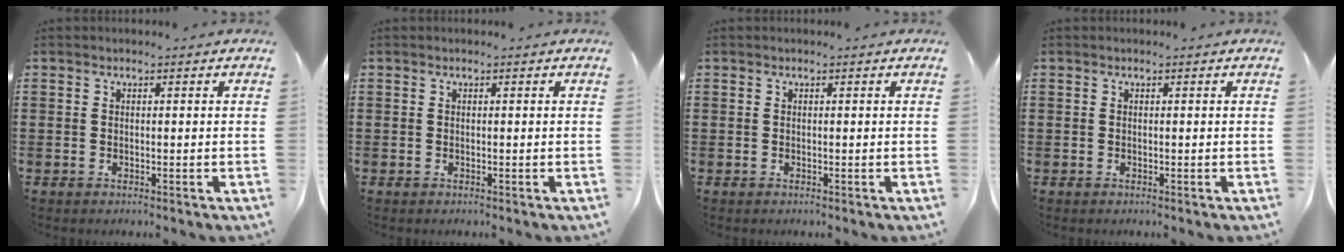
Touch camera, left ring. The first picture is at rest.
{"total": 0.0}
{"total": 0.0}
{"total": 0.0}